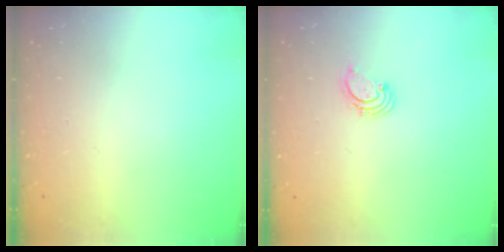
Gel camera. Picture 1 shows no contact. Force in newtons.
{"total": 1.7, "press": 1.7, "slide": 0.2}